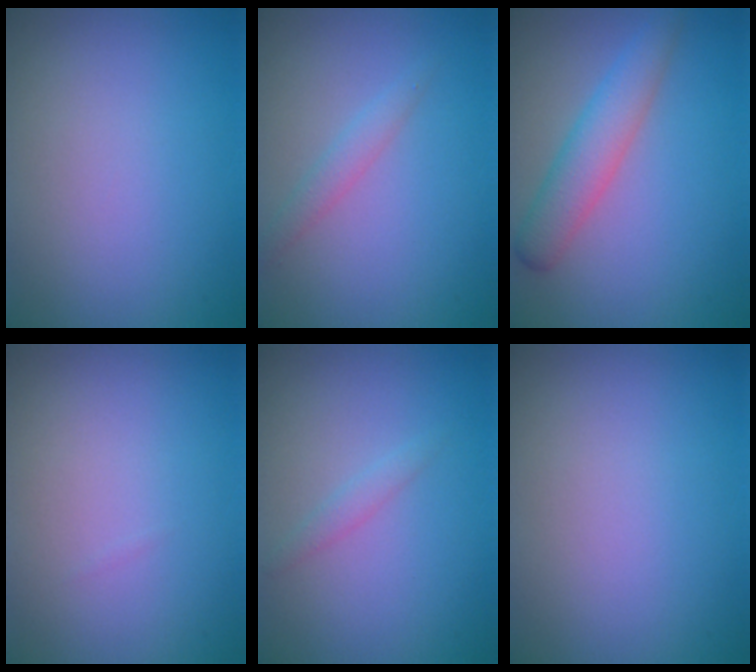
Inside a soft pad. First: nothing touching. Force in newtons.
{"total": 1.4, "press": 1.4, "slide": 0.0}
{"total": 3.7, "press": 3.7, "slide": 0.1}
{"total": 0.0}
{"total": 1.0, "press": 0.9, "slide": 0.2}
{"total": 0.0}